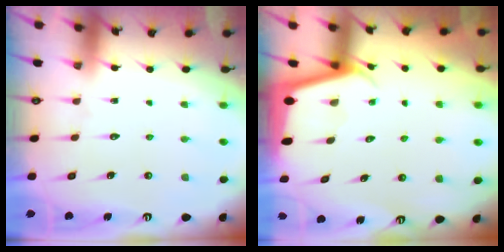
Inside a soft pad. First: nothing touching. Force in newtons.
{"total": 2.0, "press": 2.0, "slide": 0.1}